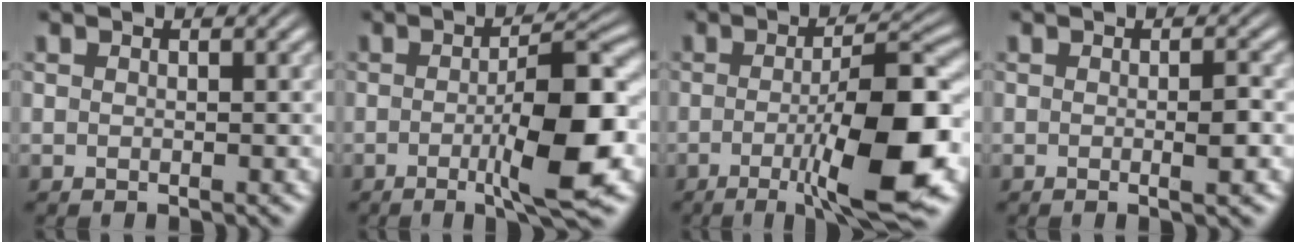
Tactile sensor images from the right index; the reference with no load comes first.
{"total": 7.4, "force": [-2.0, 1.1, 7.0], "torque": [-0.101, -0.001, -0.035]}
{"total": 9.7, "force": [-3.1, 1.7, 9.0], "torque": [-0.124, -0.004, -0.046]}
{"total": 1.2, "force": [-0.4, 0.1, 1.1], "torque": [-0.015, 0.005, -0.013]}